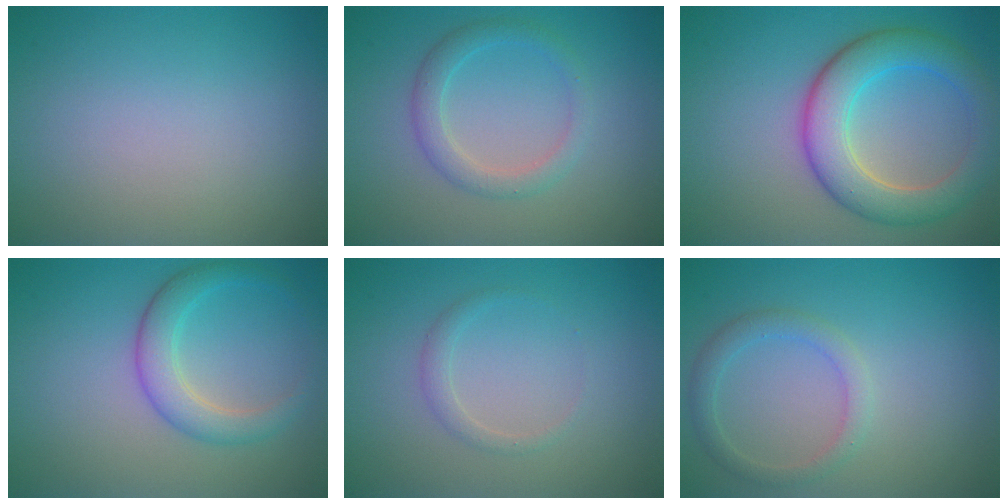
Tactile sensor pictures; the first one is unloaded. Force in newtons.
{"total": 2.4, "press": 2.4, "slide": 0.1}
{"total": 6.5, "press": 6.5, "slide": 0.3}
{"total": 3.3, "press": 3.3, "slide": 0.1}
{"total": 1.1, "press": 1.1, "slide": 0.1}
{"total": 2.1, "press": 2.1, "slide": 0.1}